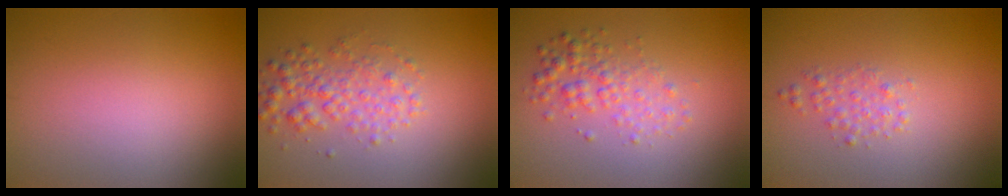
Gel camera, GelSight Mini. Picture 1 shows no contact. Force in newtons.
{"total": 3.0, "press": 3.0, "slide": 0.0}
{"total": 2.5, "press": 2.5, "slide": 0.0}
{"total": 1.4, "press": 1.4, "slide": 0.0}